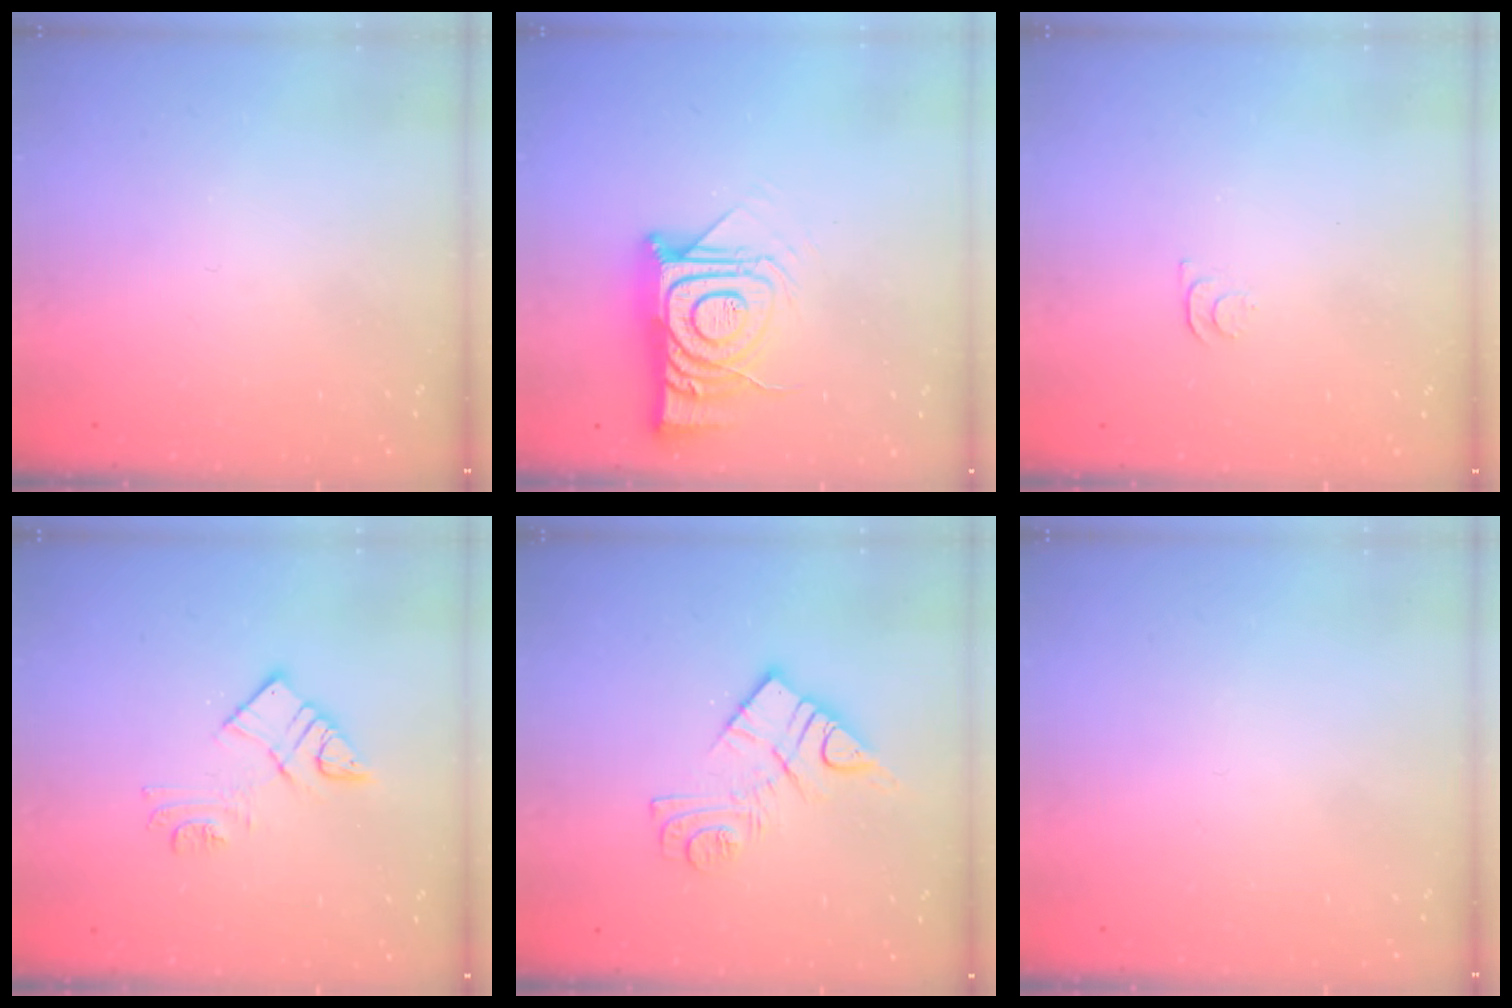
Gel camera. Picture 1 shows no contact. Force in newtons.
{"total": 16.1, "press": 16.1, "slide": 1.3}
{"total": 3.6, "press": 3.5, "slide": 0.8}
{"total": 10.5, "press": 10.5, "slide": 0.7}
{"total": 11.5, "press": 11.5, "slide": 0.6}
{"total": 1.7, "press": 1.7, "slide": 0.1}